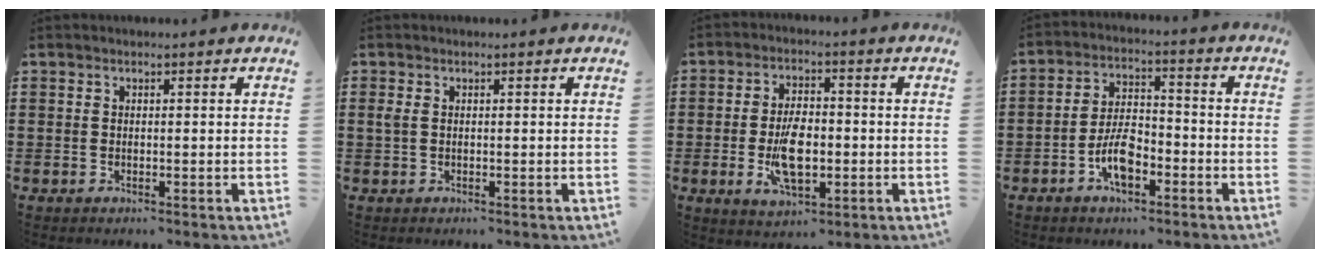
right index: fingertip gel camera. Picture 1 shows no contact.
{"total": 1.2, "force": [0.2, 0.7, 0.9], "torque": [-0.028, 0.003, 0.000]}
{"total": 7.9, "force": [-1.5, 3.9, 6.7], "torque": [-0.135, -0.003, -0.030]}
{"total": 6.8, "force": [-3.0, 3.1, 5.3], "torque": [-0.114, 0.005, -0.061]}